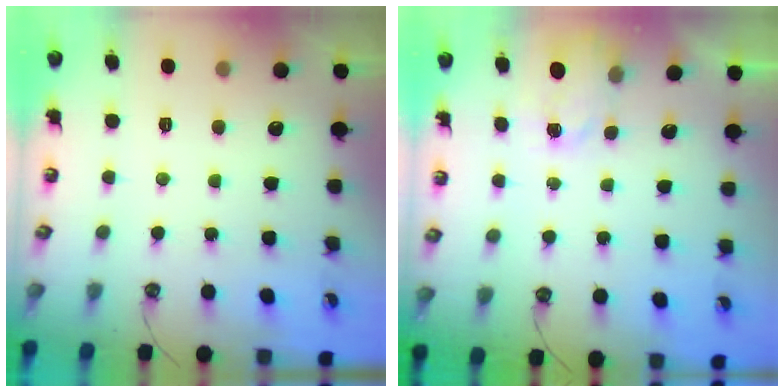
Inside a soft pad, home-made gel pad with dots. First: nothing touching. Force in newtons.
{"total": 1.5, "press": 1.5, "slide": 0.2}